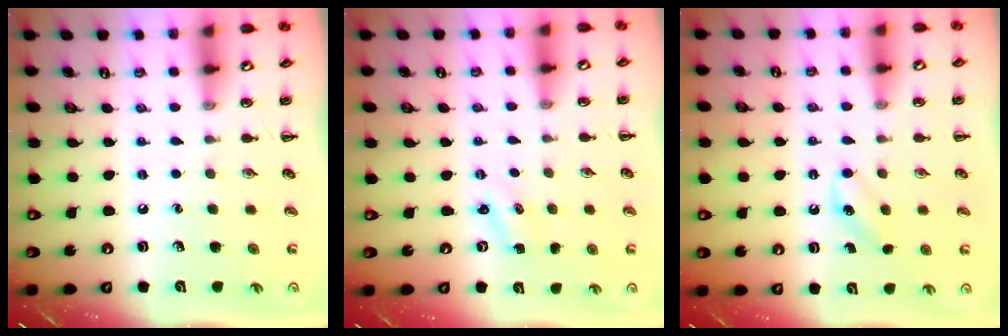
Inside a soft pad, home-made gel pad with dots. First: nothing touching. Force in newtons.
{"total": 1.3, "press": 1.2, "slide": 0.3}
{"total": 5.5, "press": 5.3, "slide": 1.4}